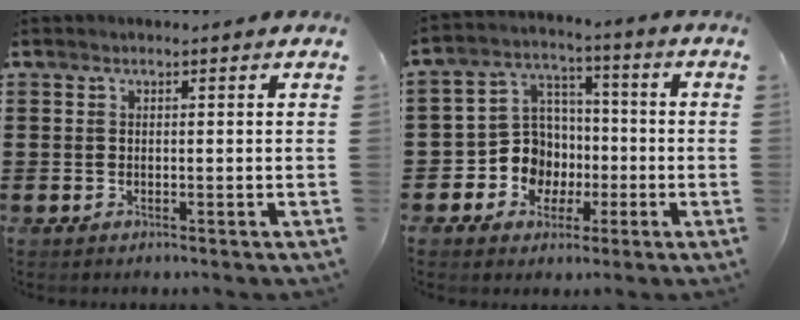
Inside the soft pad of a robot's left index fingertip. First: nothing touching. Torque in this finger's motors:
{"motor_torque": [0.61, 0.09, 0.19, 0.04]}